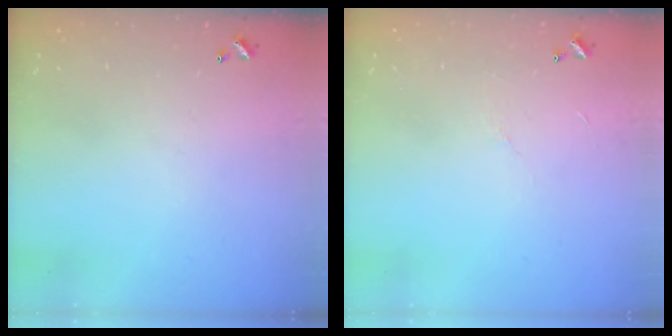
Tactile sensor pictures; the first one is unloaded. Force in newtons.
{"total": 4.5, "press": 4.5, "slide": 0.5}